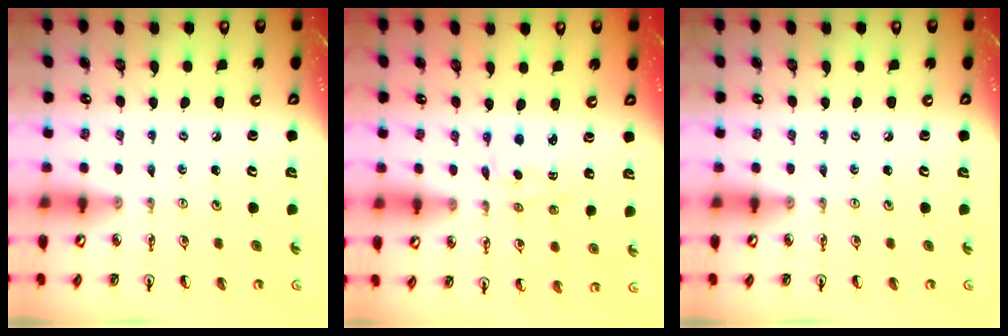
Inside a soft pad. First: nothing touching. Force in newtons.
{"total": 1.6, "press": 1.4, "slide": 0.7}
{"total": 0.0}